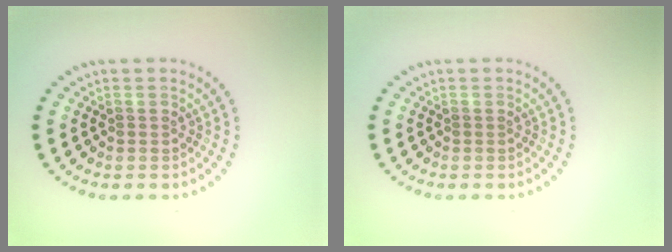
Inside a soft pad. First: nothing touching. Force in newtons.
{"total": 0.0}